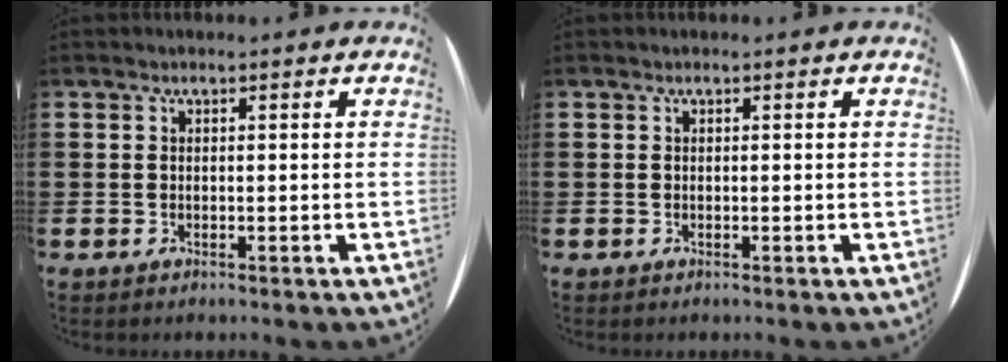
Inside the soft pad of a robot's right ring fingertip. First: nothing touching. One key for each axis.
{"total": 0.0}